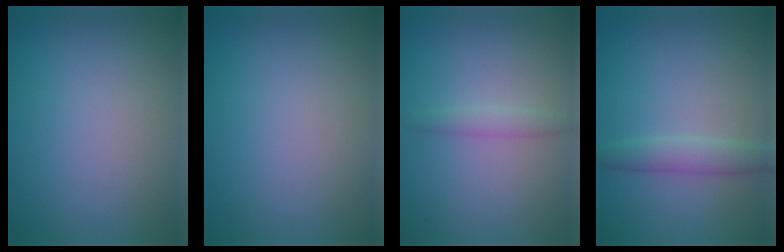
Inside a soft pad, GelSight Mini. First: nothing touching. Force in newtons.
{"total": 0.0}
{"total": 1.4, "press": 1.4, "slide": 0.0}
{"total": 2.2, "press": 2.2, "slide": 0.0}